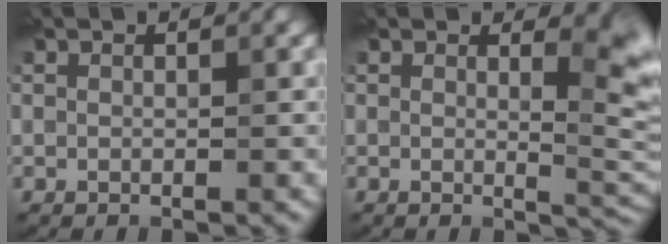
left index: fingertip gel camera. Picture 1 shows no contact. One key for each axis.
{"total": 4.1, "fx": 1.3, "fy": 1.4, "fz": 3.7, "tx": -0.038, "ty": -0.006, "tz": 0.019}